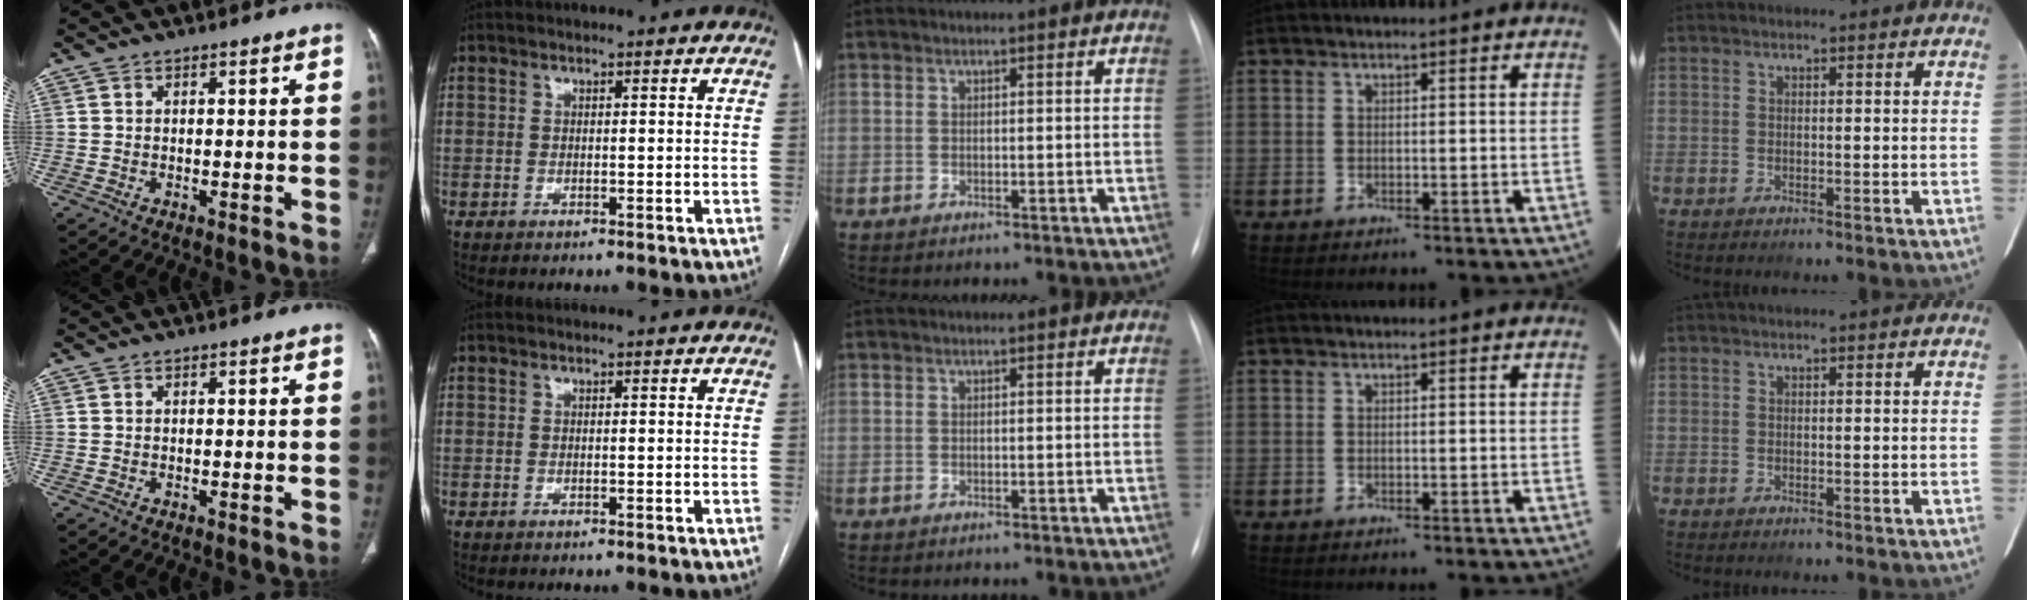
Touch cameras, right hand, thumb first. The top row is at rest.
{}